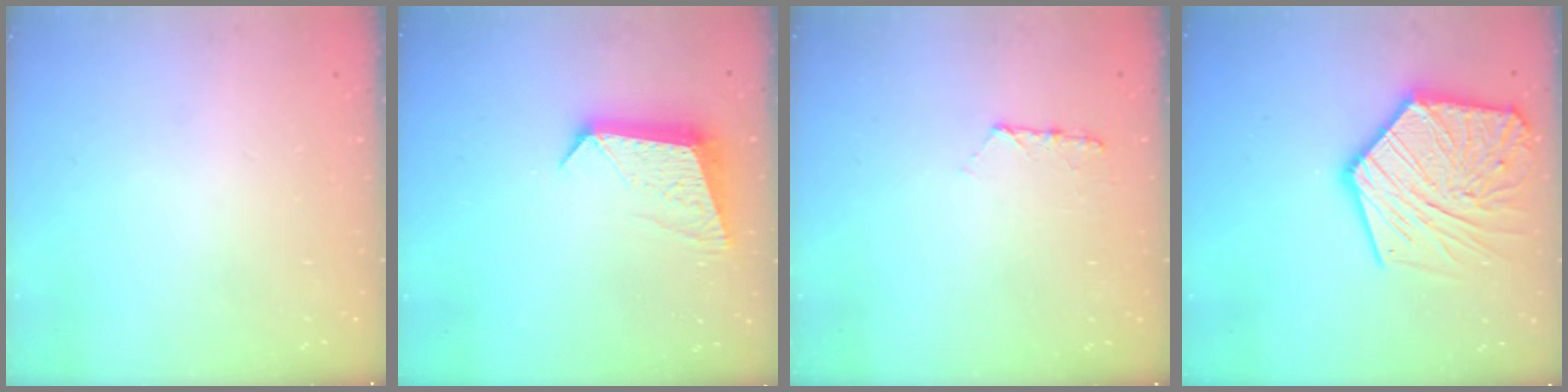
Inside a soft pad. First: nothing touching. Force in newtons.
{"total": 10.4, "press": 10.4, "slide": 0.3}
{"total": 6.4, "press": 6.4, "slide": 0.6}
{"total": 22.6, "press": 22.5, "slide": 2.1}